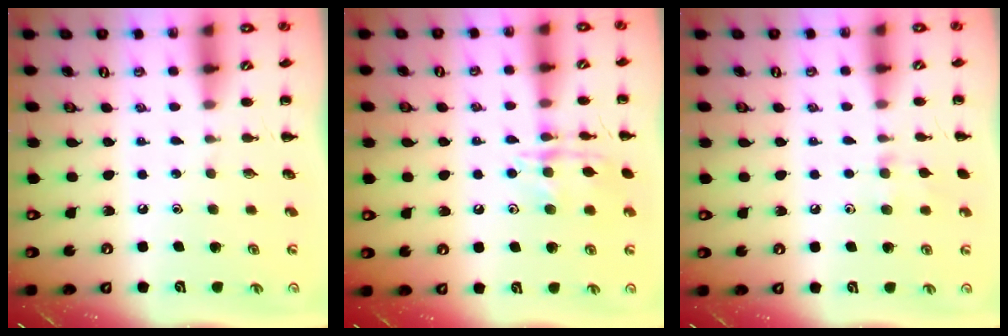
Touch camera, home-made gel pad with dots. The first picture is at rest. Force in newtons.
{"total": 12.3, "press": 12.3, "slide": 0.6}
{"total": 6.5, "press": 6.2, "slide": 2.0}